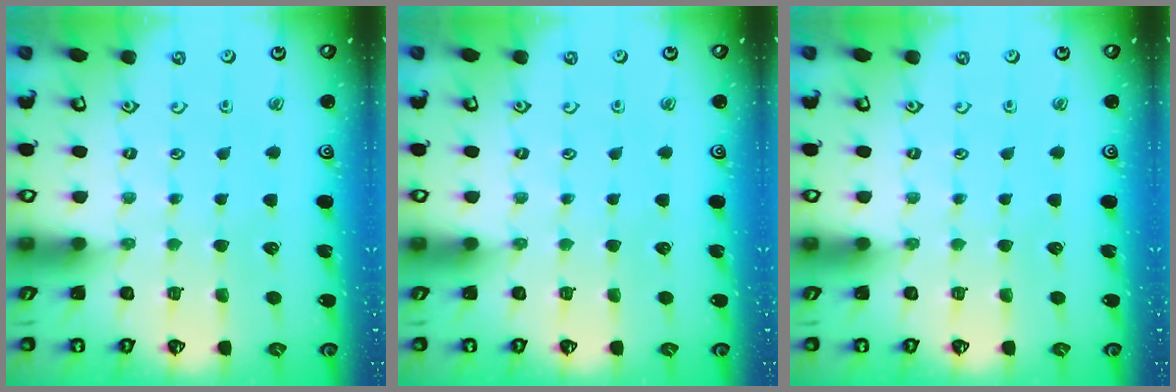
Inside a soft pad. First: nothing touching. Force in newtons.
{"total": 0.0}
{"total": 0.0}